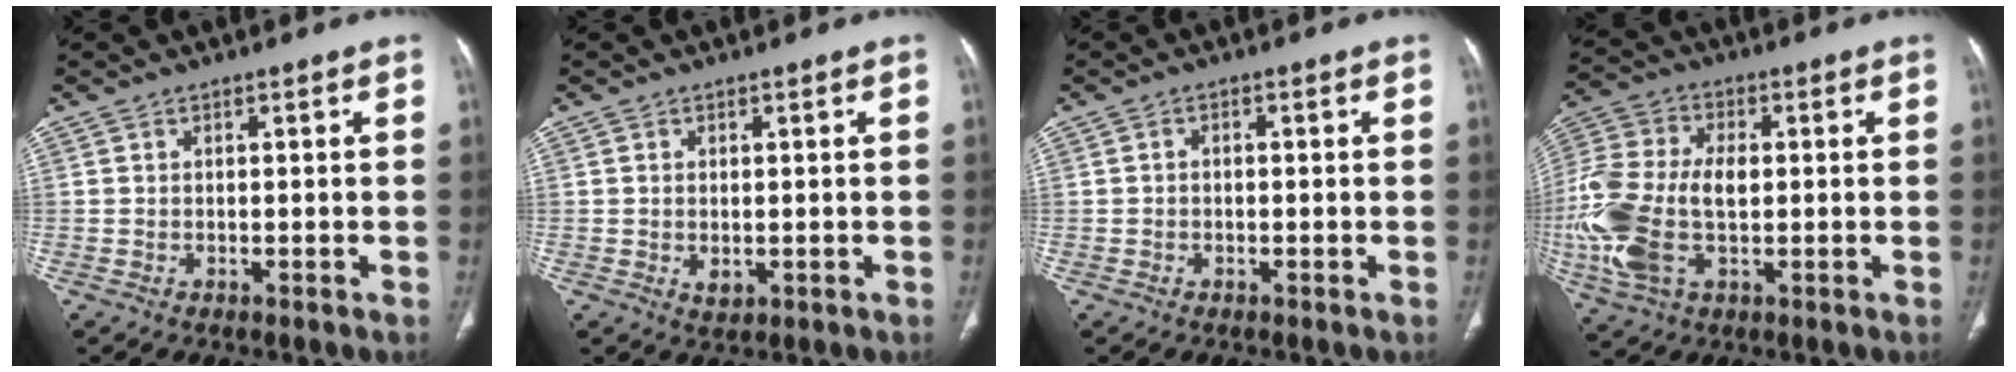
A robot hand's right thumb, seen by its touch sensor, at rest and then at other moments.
{"total": 2.1, "force": [-0.3, 1.4, 1.6], "torque": [-0.026, -0.005, 0.001]}
{"total": 0.8, "force": [-0.2, 0.6, 0.5], "torque": [-0.007, 0.003, -0.006]}
{"total": 17.8, "force": [-1.5, 10.5, 14.3], "torque": [-0.338, 0.006, -0.025]}